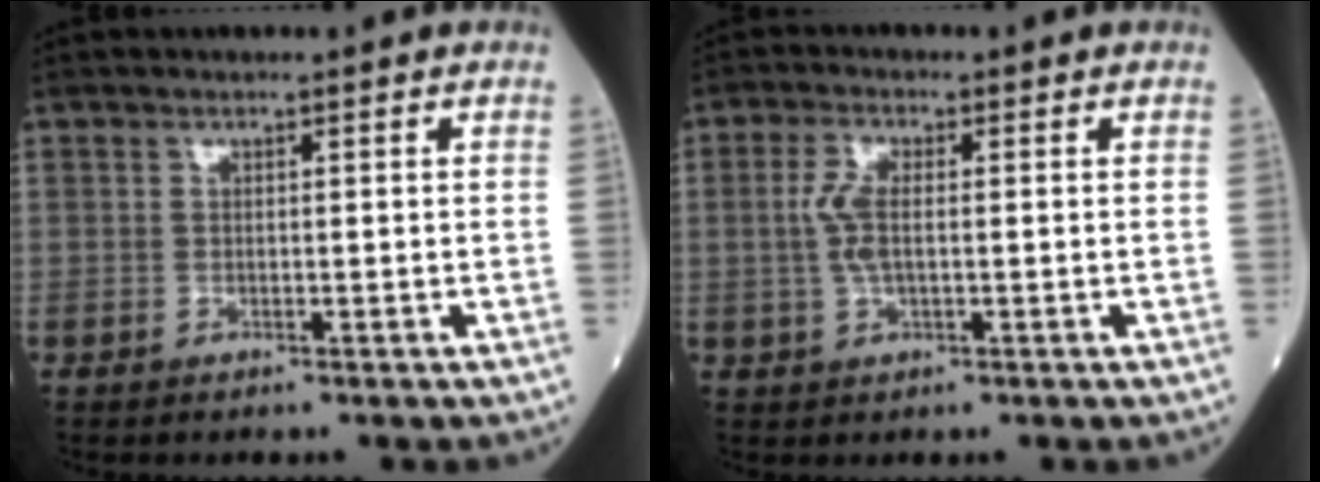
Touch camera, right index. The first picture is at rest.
{"total": 4.3, "force": [0.1, 1.5, 4.0], "torque": [-0.099, 0.004, 0.001]}